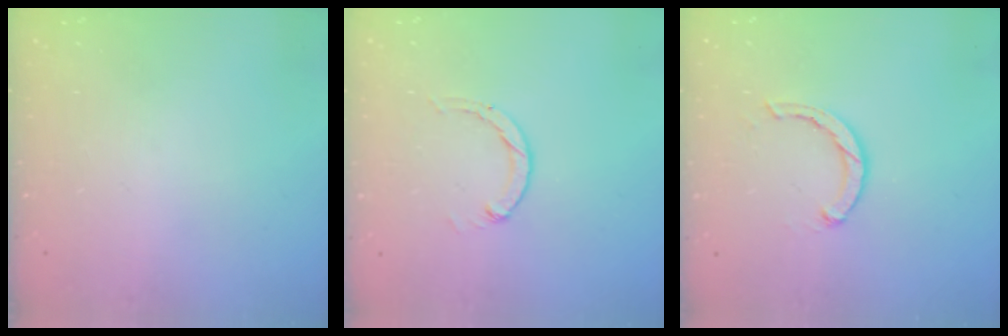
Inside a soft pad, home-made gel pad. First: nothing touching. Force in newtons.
{"total": 0.0}
{"total": 2.3, "press": 2.3, "slide": 0.3}